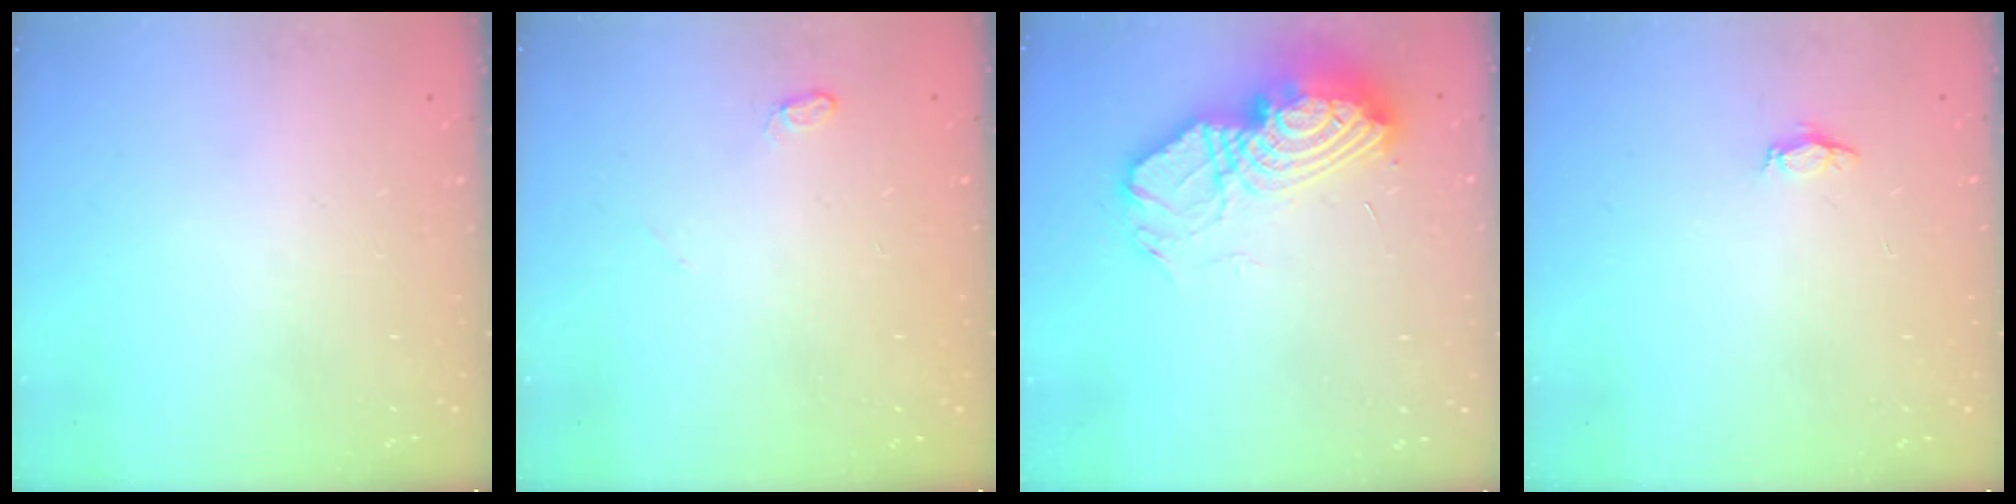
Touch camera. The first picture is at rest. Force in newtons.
{"total": 4.4, "press": 4.4, "slide": 0.5}
{"total": 15.0, "press": 15.0, "slide": 1.4}
{"total": 2.8, "press": 2.8, "slide": 0.4}